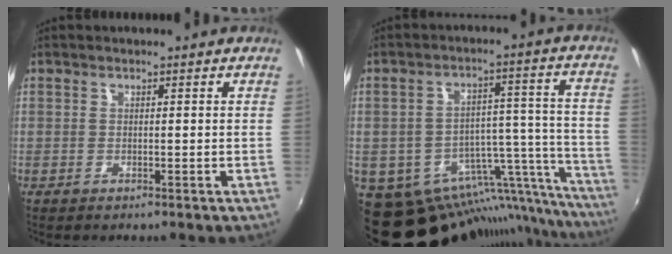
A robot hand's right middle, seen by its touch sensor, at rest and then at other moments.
{"total": 23.3, "force": [-16.5, 11.4, 11.8], "torque": [-0.163, 0.022, -0.208]}